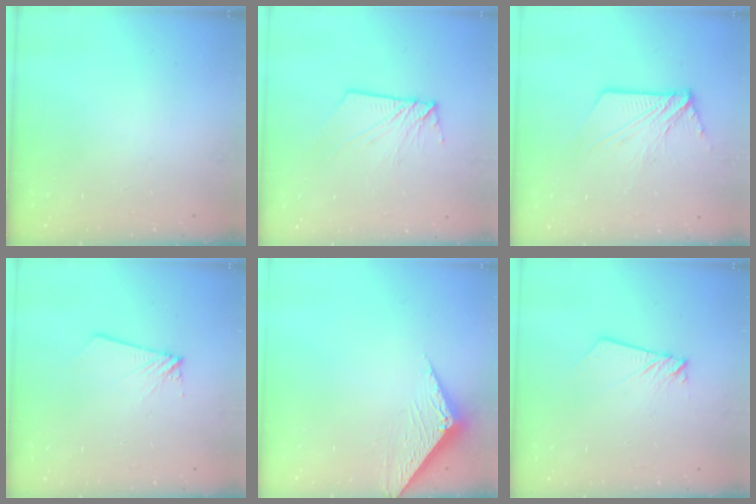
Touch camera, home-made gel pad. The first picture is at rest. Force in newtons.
{"total": 5.5, "press": 5.5, "slide": 0.1}
{"total": 10.0, "press": 10.0, "slide": 0.8}
{"total": 1.7, "press": 1.7, "slide": 0.1}
{"total": 4.7, "press": 4.7, "slide": 0.3}
{"total": 2.0, "press": 2.0, "slide": 0.2}